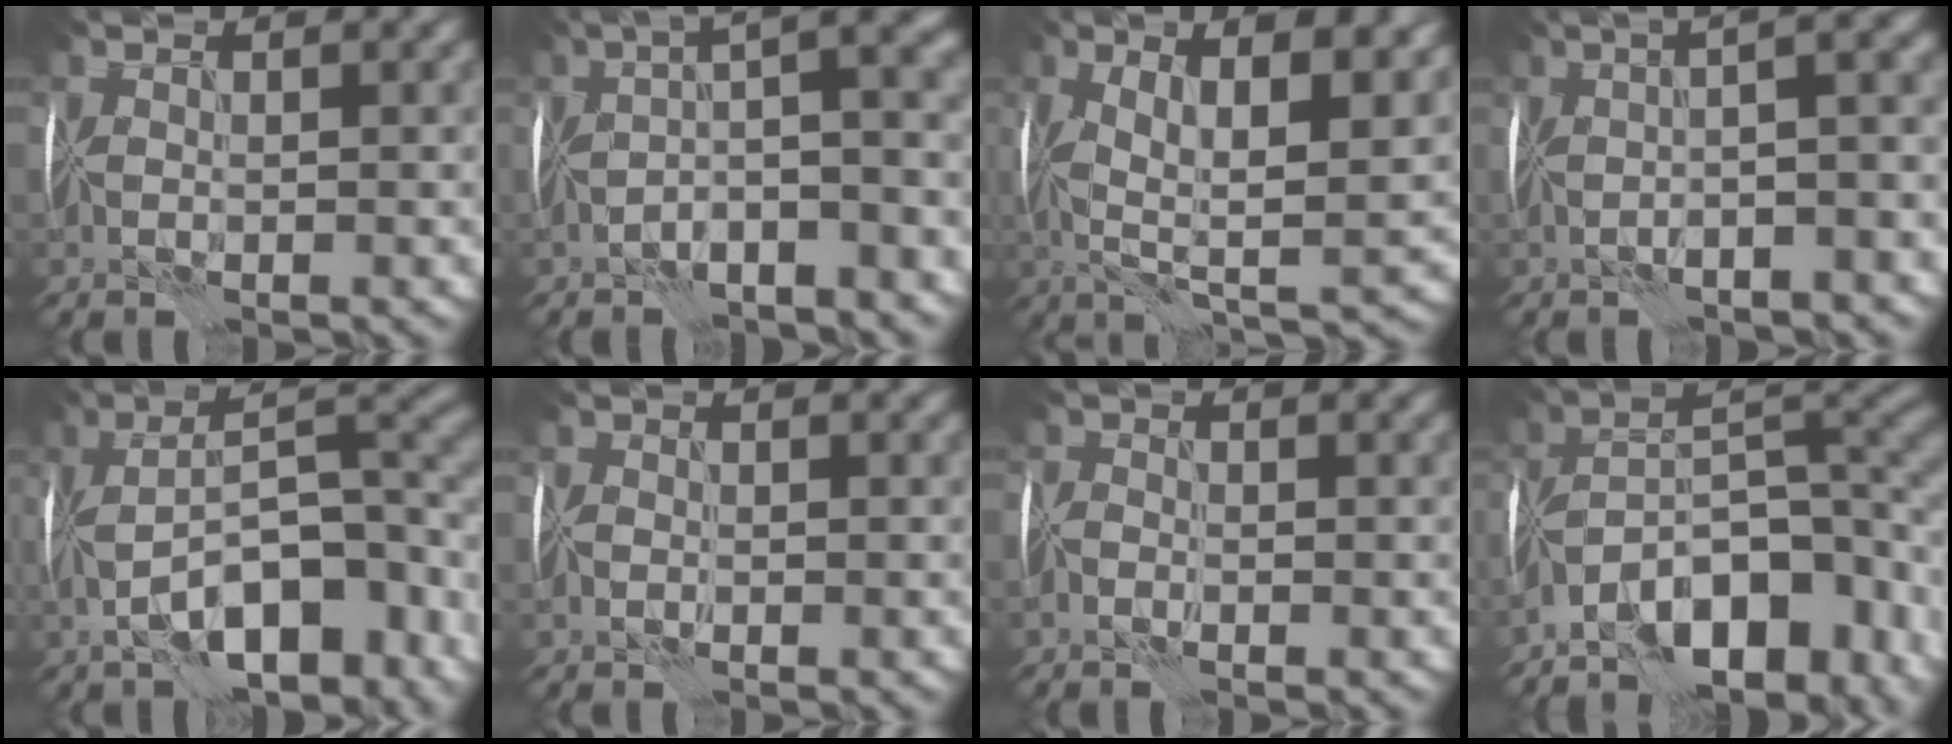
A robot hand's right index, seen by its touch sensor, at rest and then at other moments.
{"total": 7.5, "force": [-0.9, 2.1, 7.1], "torque": [-0.084, 0.031, -0.030]}
{"total": 11.6, "force": [2.3, 4.2, 10.5], "torque": [-0.188, 0.003, 0.035]}
{"total": 7.5, "force": [0.2, 2.2, 7.2], "torque": [-0.070, 0.025, -0.001]}
{"total": 13.4, "force": [-3.5, 5.7, 11.7], "torque": [-0.178, 0.013, -0.050]}
{"total": 0.9, "force": [-0.4, 0.6, 0.3], "torque": [-0.003, 0.006, -0.011]}
{"total": 1.1, "force": [-0.8, 0.6, 0.4], "torque": [-0.005, 0.007, -0.024]}
{"total": 14.2, "force": [-6.7, 6.3, 10.8], "torque": [-0.163, 0.017, -0.107]}